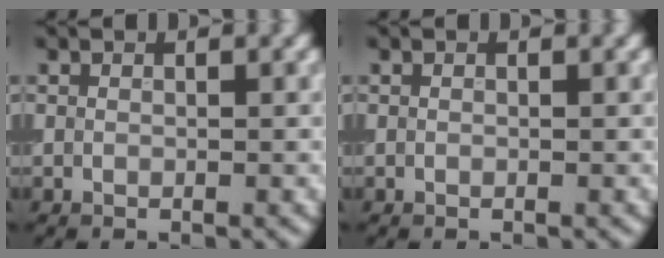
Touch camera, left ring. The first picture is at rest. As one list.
[{"total": 0.0}]